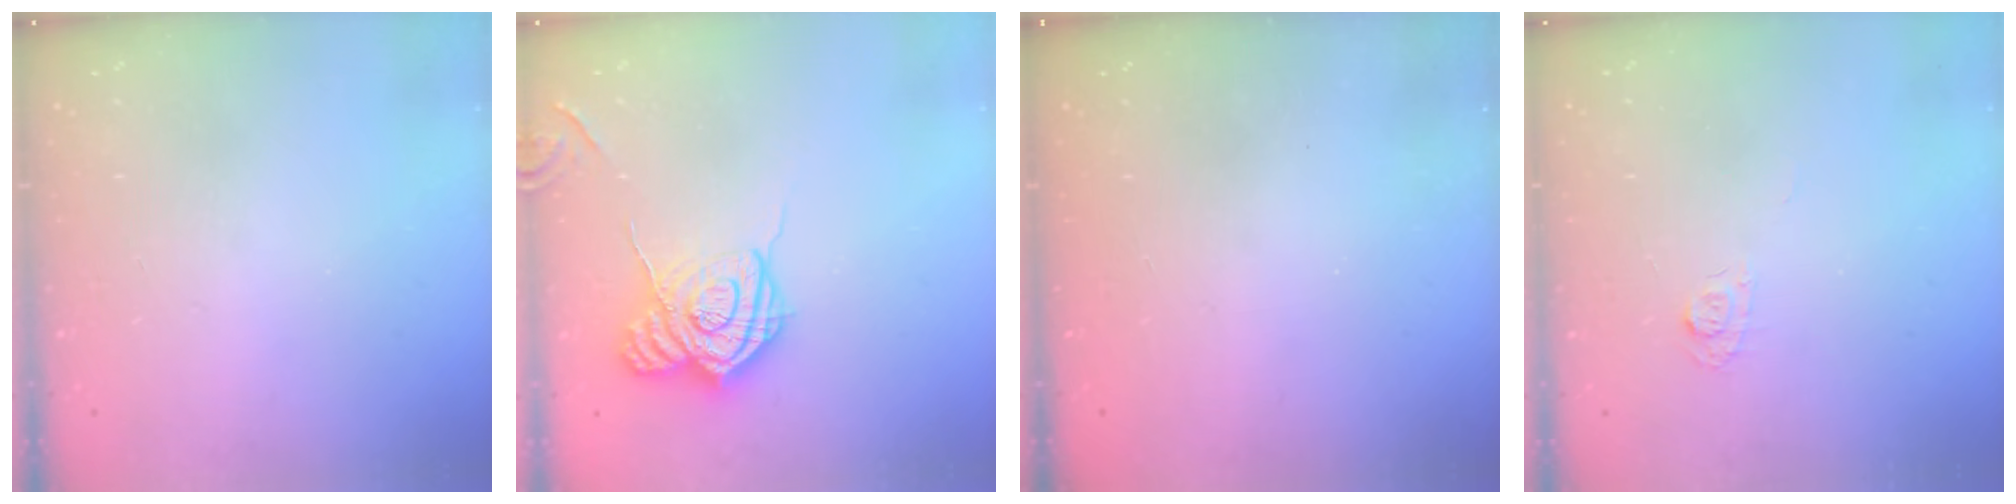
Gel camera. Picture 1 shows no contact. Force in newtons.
{"total": 15.8, "press": 15.8, "slide": 0.8}
{"total": 2.3, "press": 2.2, "slide": 0.8}
{"total": 4.3, "press": 4.2, "slide": 0.6}